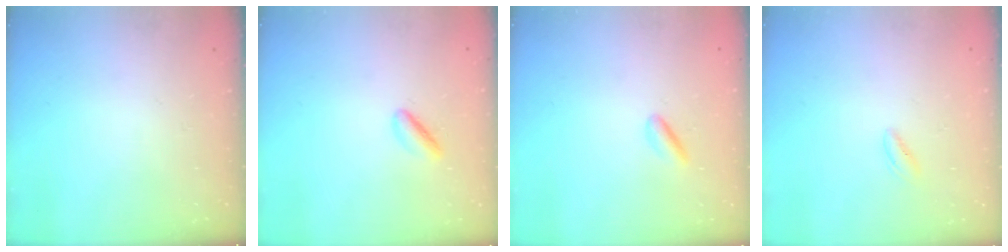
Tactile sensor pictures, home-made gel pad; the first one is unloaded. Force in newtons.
{"total": 2.9, "press": 2.7, "slide": 0.9}
{"total": 2.5, "press": 2.4, "slide": 0.8}
{"total": 1.0, "press": 0.9, "slide": 0.5}